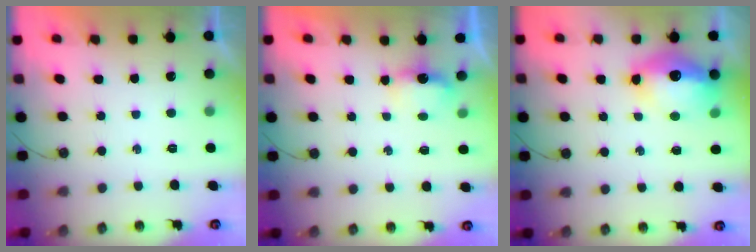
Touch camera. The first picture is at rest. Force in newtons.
{"total": 3.4, "press": 3.4, "slide": 0.5}
{"total": 14.7, "press": 14.6, "slide": 1.4}